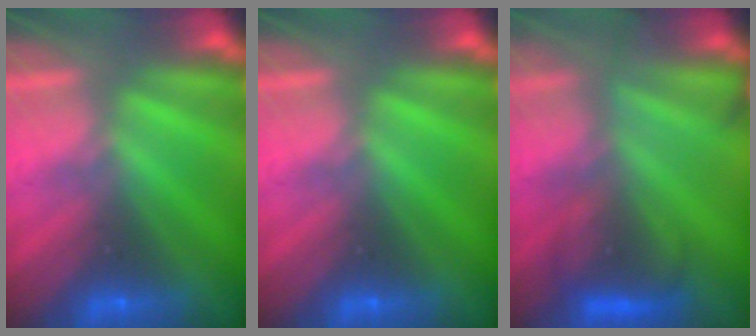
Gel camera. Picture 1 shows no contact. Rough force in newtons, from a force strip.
{"total": 0.0}
{"total": 11.8}